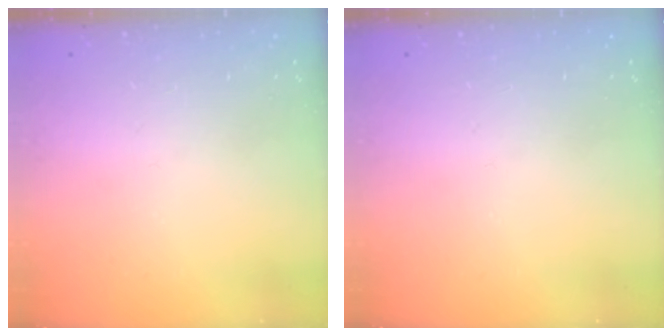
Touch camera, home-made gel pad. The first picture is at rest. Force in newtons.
{"total": 0.0}